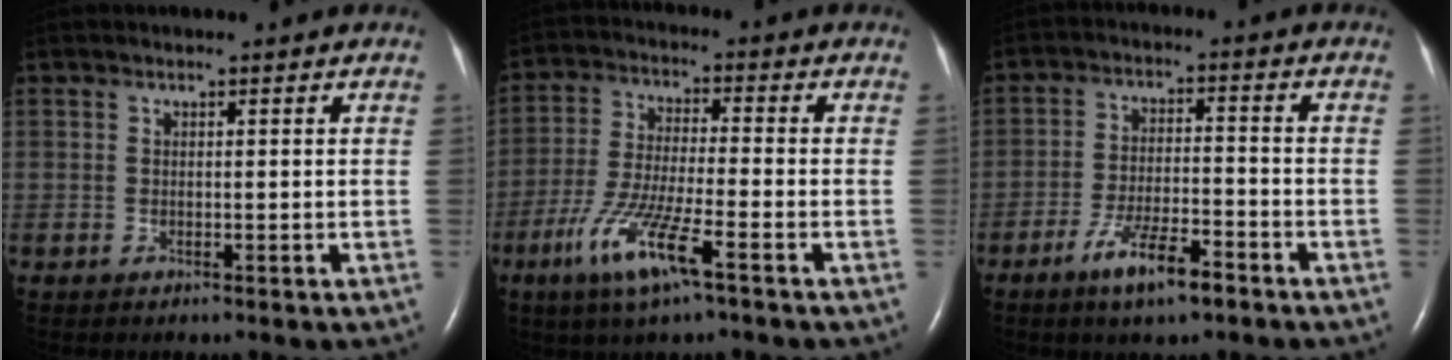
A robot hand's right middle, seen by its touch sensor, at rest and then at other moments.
{"total": 10.0, "force": [-5.3, 0.8, 8.4], "torque": [-0.177, -0.019, -0.101]}
{"total": 7.6, "force": [-4.9, 1.5, 5.5], "torque": [-0.108, -0.007, -0.086]}